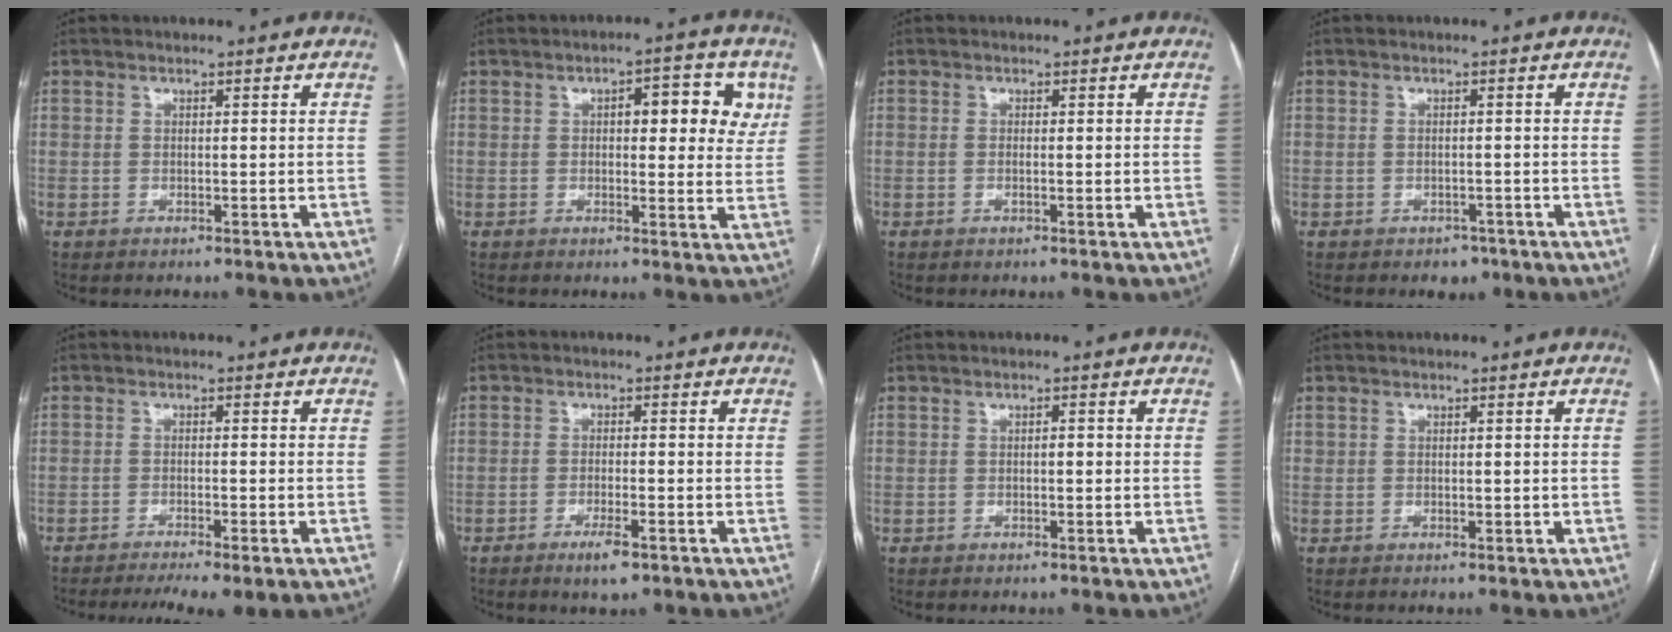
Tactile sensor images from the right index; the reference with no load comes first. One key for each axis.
{"total": 8.9, "fx": 2.9, "fy": 3.7, "fz": 7.5, "tx": -0.082, "ty": 0.018, "tz": 0.033}
{"total": 0.5, "fx": -0.1, "fy": 0.1, "fz": 0.5, "tx": -0.014, "ty": 0.000, "tz": 0.002}
{"total": 2.3, "fx": -1.4, "fy": 1.7, "fz": 0.6, "tx": -0.004, "ty": 0.005, "tz": -0.012}
{"total": 7.5, "fx": -5.5, "fy": 0.6, "fz": 5.0, "tx": -0.074, "ty": -0.008, "tz": -0.085}
{"total": 3.8, "fx": -2.3, "fy": 0.6, "fz": 3.0, "tx": -0.054, "ty": -0.005, "tz": -0.037}
{"total": 0.9, "fx": -0.1, "fy": 0.3, "fz": 0.8, "tx": -0.011, "ty": 0.003, "tz": -0.002}
{"total": 0.7, "fx": 0.3, "fy": 0.6, "fz": 0.2, "tx": -0.001, "ty": 0.005, "tz": 0.008}